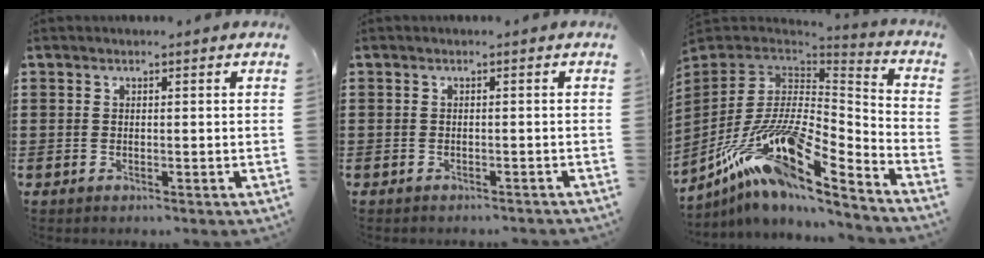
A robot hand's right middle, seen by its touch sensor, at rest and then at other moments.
{"total": 0.7, "force": [-0.7, 0.1, 0.1], "torque": [-0.003, 0.000, -0.014]}
{"total": 16.2, "force": [-9.5, 4.9, 12.2], "torque": [-0.261, 0.009, -0.187]}